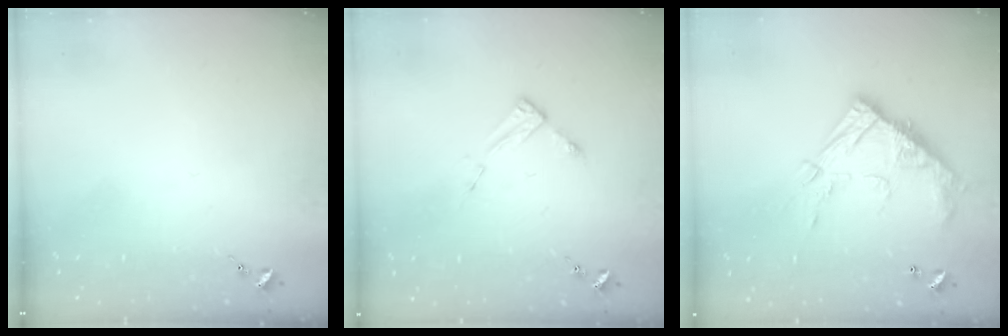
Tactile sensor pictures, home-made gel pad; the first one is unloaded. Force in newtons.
{"total": 4.4, "press": 4.3, "slide": 0.5}
{"total": 15.9, "press": 15.9, "slide": 0.8}